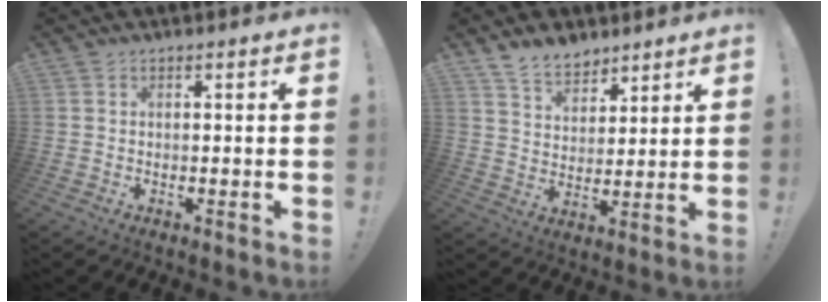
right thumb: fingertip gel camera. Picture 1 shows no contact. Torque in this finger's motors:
{"motor_torque": [0.11, 1.75, 0.49, 0.35, -0.02]}